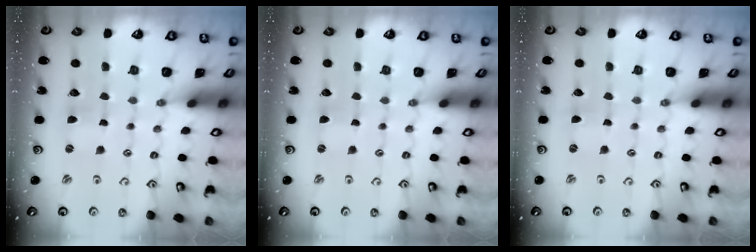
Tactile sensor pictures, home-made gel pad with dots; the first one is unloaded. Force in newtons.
{"total": 0.0}
{"total": 0.0}